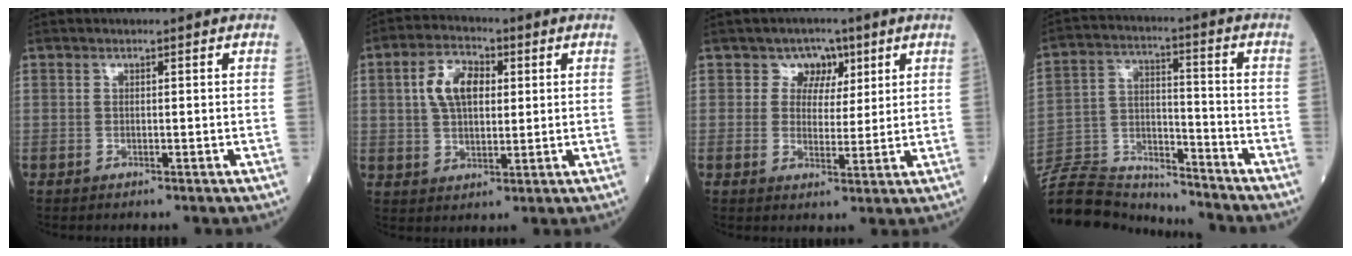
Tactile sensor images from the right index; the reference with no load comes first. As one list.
[{"total": 7.8, "force": [2.0, 4.3, 6.2], "torque": [-0.122, 0.017, 0.039]}, {"total": 4.3, "force": [2.2, 3.6, 0.9], "torque": [0.001, 0.007, 0.031]}, {"total": 16.0, "force": [-15.6, 2.4, 2.3], "torque": [-0.053, 0.028, -0.266]}]